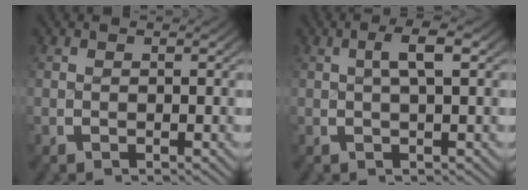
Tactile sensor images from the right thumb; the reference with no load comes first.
{"total": 2.9, "force": [1.2, 0.7, 2.5], "torque": [-0.037, 0.010, 0.015]}